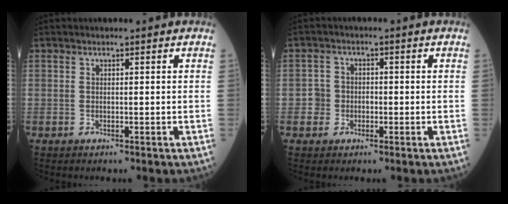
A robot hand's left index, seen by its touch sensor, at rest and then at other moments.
{"total": 2.8, "force": [-1.0, 2.6, 0.4], "torque": [-0.001, 0.011, -0.021]}